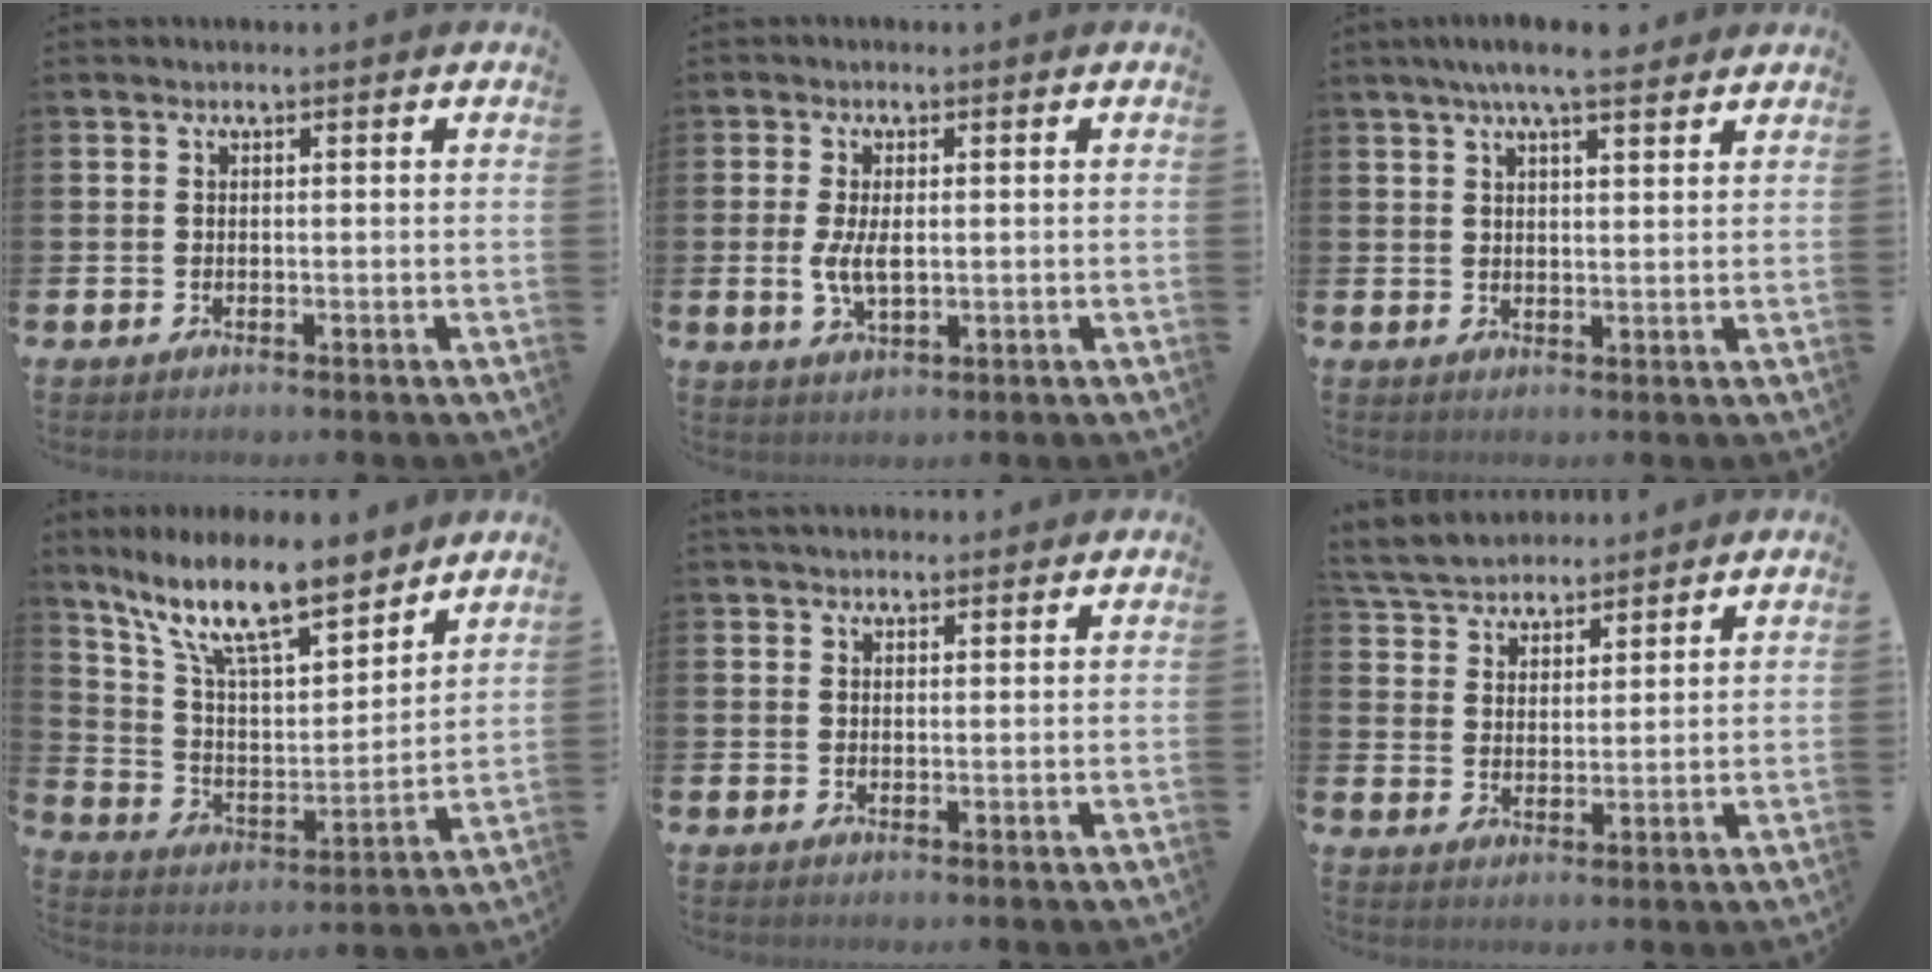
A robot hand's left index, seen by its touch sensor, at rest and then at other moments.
{"total": 3.9, "force": [0.2, 1.8, 3.4], "torque": [-0.053, 0.000, -0.001]}
{"total": 5.7, "force": [4.8, 0.8, 2.9], "torque": [-0.055, -0.013, 0.082]}
{"total": 13.2, "force": [10.7, 3.4, 7.0], "torque": [-0.160, -0.059, 0.187]}
{"total": 2.1, "force": [2.0, 0.7, 0.3], "torque": [0.002, -0.003, 0.035]}
{"total": 4.9, "force": [4.7, 1.2, -0.3], "torque": [-0.020, -0.023, 0.085]}